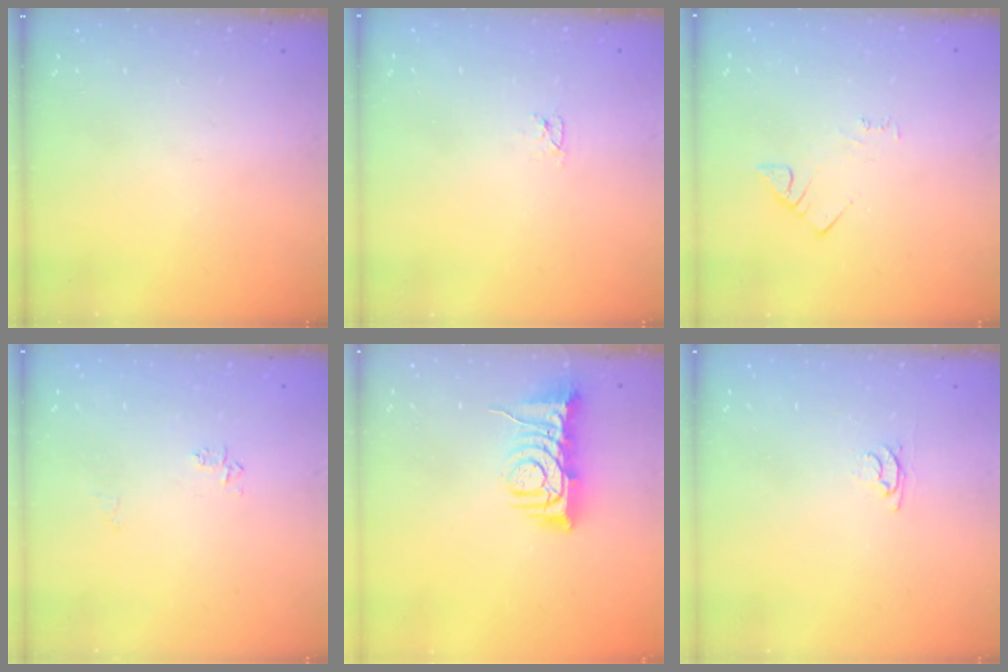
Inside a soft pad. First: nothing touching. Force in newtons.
{"total": 2.6, "press": 2.6, "slide": 0.3}
{"total": 2.5, "press": 2.5, "slide": 0.4}
{"total": 4.2, "press": 4.1, "slide": 0.7}
{"total": 8.8, "press": 8.8, "slide": 0.4}
{"total": 3.1, "press": 3.0, "slide": 0.4}